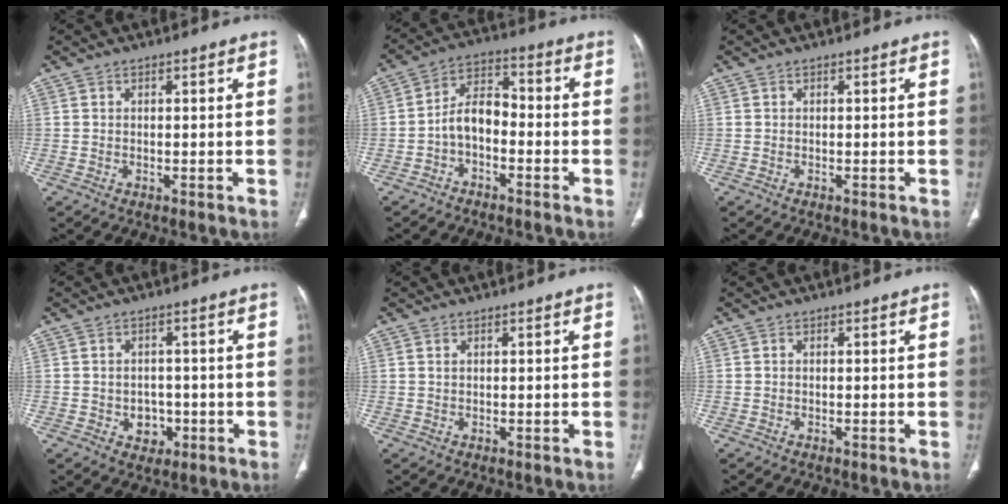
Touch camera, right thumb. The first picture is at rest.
{"total": 7.8, "force": [-2.5, 5.0, 5.4], "torque": [-0.084, 0.042, -0.058]}
{"total": 0.0}
{"total": 4.4, "force": [-1.2, 3.7, 2.0], "torque": [-0.005, 0.008, -0.010]}
{"total": 0.6, "force": [0.3, 0.3, 0.4], "torque": [-0.011, 0.003, 0.007]}
{"total": 0.0}